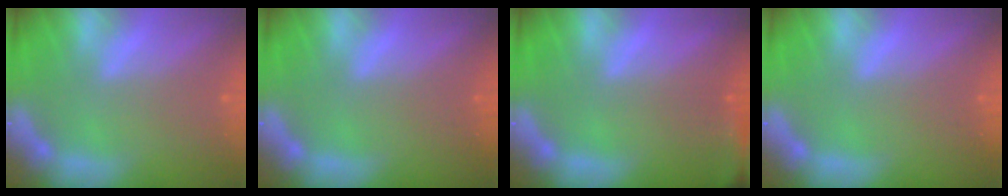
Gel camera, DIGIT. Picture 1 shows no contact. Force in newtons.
{"total": 0.0}
{"total": 6.0}
{"total": 0.0}